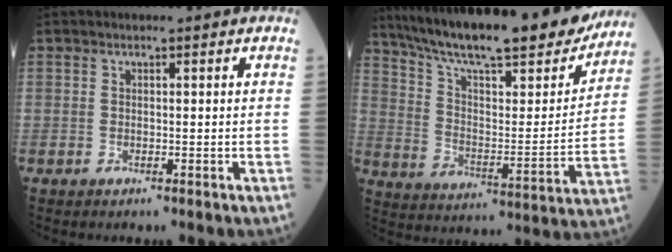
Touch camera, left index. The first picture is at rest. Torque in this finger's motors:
{"motor_torque": [0.91, -1.23, 1.05, 0.21]}